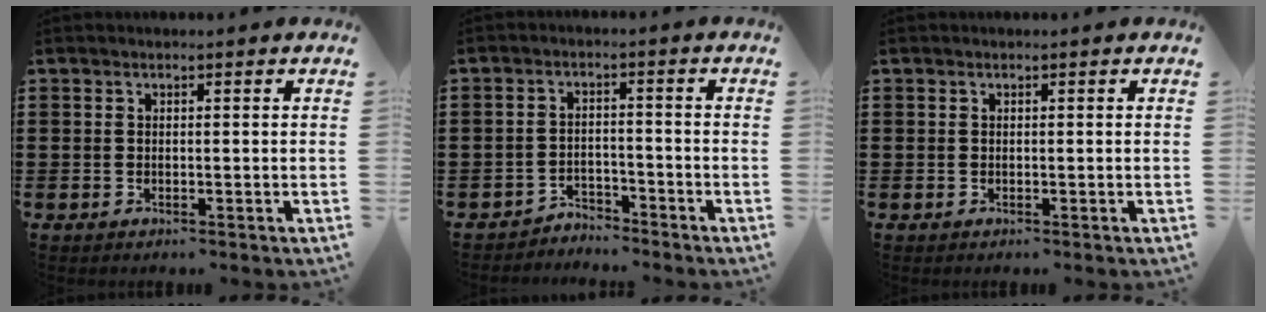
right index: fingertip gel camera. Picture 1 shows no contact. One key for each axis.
{"total": 3.1, "fx": -3.1, "fy": 0.5, "fz": -0.2, "tx": -0.006, "ty": 0.001, "tz": -0.067}
{"total": 0.0}